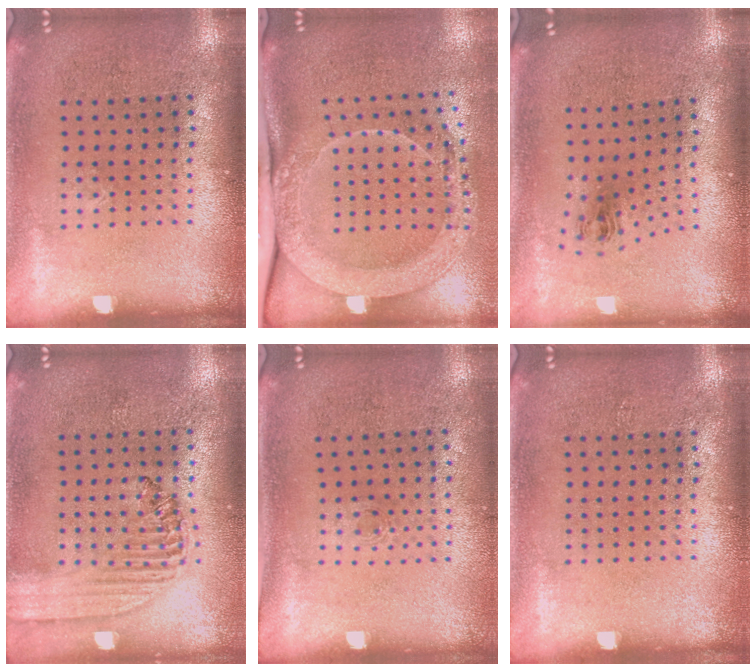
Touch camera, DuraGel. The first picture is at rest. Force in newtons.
{"total": 2.1, "press": 2.0, "slide": 0.8}
{"total": 1.0, "press": 0.5, "slide": 0.9}
{"total": 1.5, "press": 1.4, "slide": 0.6}
{"total": 0.5, "press": 0.3, "slide": 0.4}
{"total": 0.0}